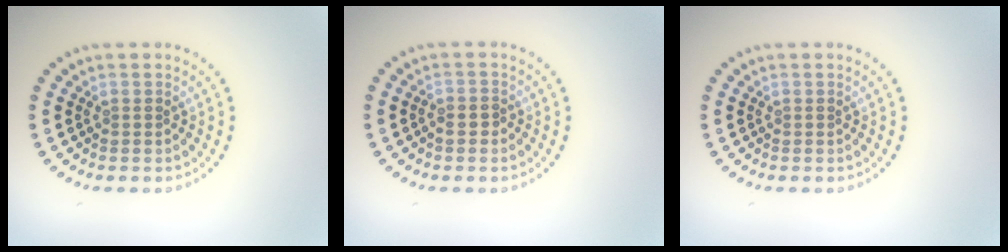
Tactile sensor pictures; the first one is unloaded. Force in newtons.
{"total": 0.9, "press": 0.8, "slide": 0.4}
{"total": 0.0}